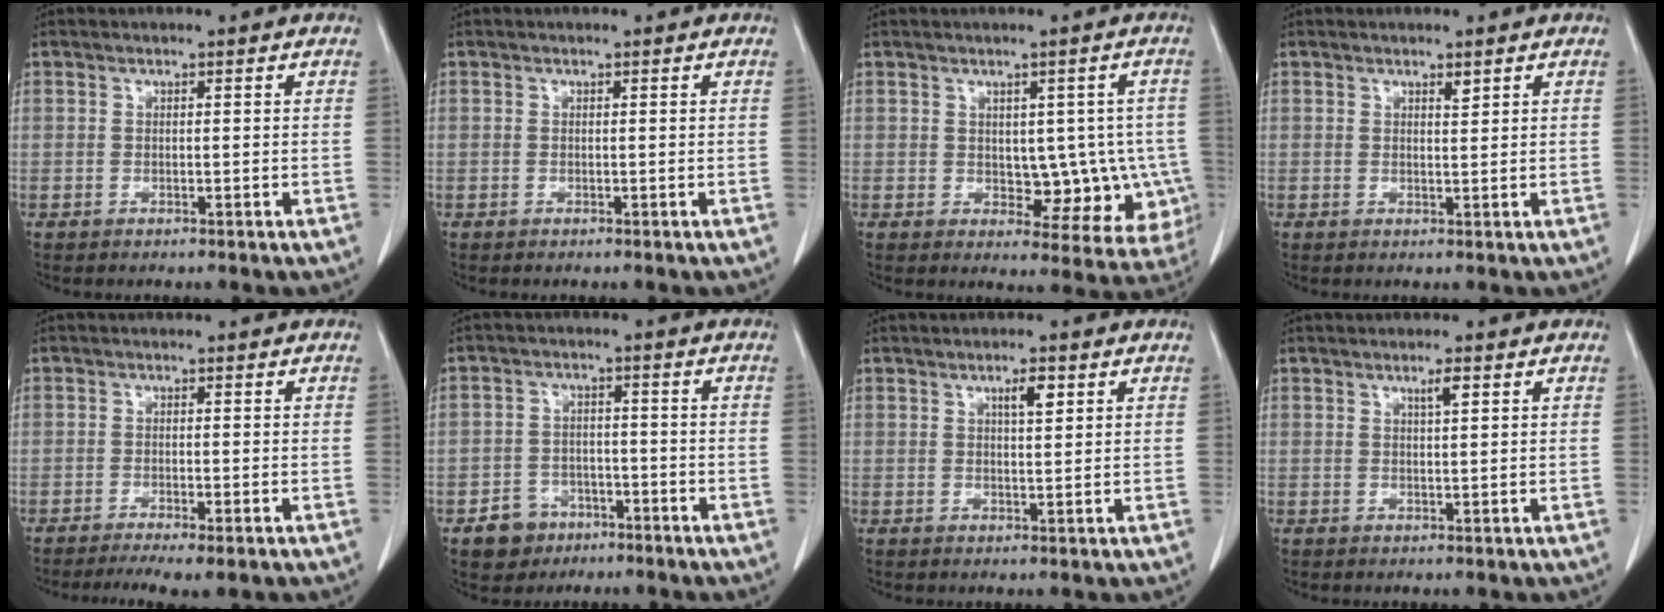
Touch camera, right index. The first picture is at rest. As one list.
[{"total": 0.0}, {"total": 9.3, "force": [-0.7, 5.7, 7.4], "torque": [-0.065, 0.017, 0.009]}, {"total": 1.0, "force": [0.7, 0.2, 0.7], "torque": [-0.015, -0.007, 0.012]}, {"total": 5.4, "force": [-3.9, 0.9, 3.7], "torque": [-0.054, -0.013, -0.056]}, {"total": 5.4, "force": [-3.1, 4.3, 0.9], "torque": [-0.013, 0.012, -0.044]}, {"total": 2.8, "force": [1.4, 0.6, 2.4], "torque": [-0.042, -0.001, 0.022]}, {"total": 1.8, "force": [0.9, 0.1, 1.5], "torque": [-0.030, -0.002, 0.016]}]